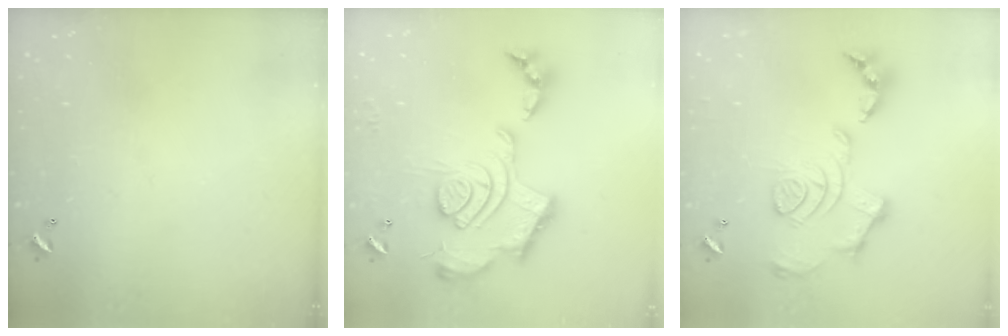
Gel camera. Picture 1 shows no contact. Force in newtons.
{"total": 2.4, "press": 1.9, "slide": 1.5}
{"total": 1.7, "press": 1.1, "slide": 1.3}